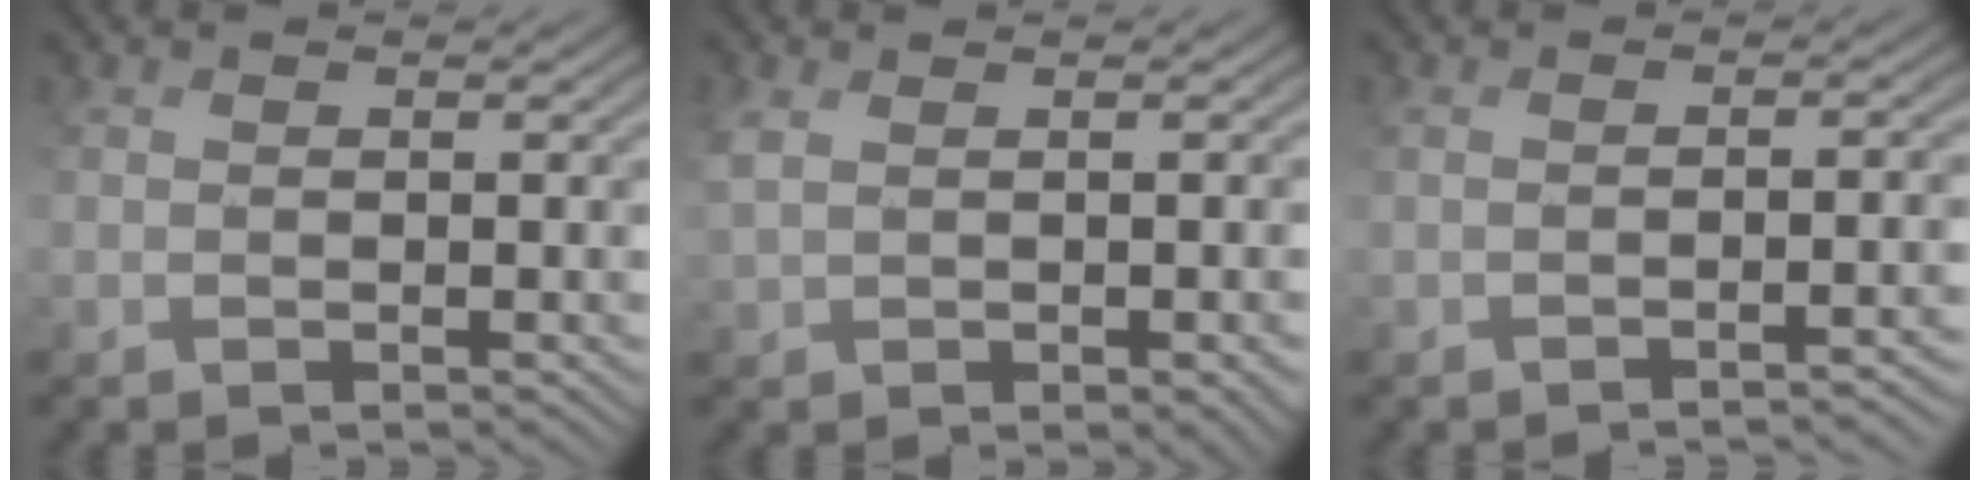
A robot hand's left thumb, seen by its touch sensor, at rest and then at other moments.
{"total": 5.1, "force": [-0.3, 2.3, 4.5], "torque": [-0.076, -0.005, 0.013]}
{"total": 2.5, "force": [-1.6, 0.2, 1.9], "torque": [-0.007, 0.014, -0.026]}